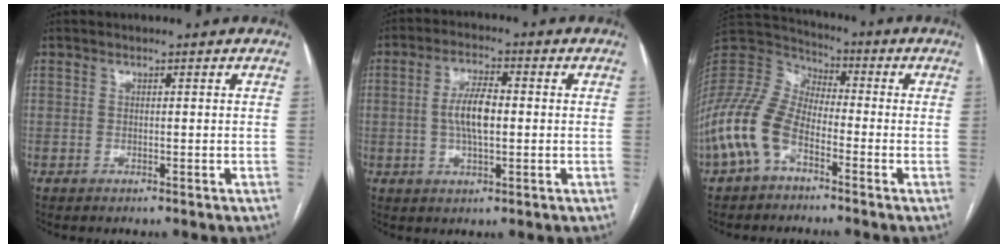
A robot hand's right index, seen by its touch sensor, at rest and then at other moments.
{"total": 6.9, "force": [0.1, 2.1, 6.6], "torque": [-0.133, 0.007, 0.002]}
{"total": 12.2, "force": [-5.7, 6.6, 8.5], "torque": [-0.214, 0.020, -0.119]}